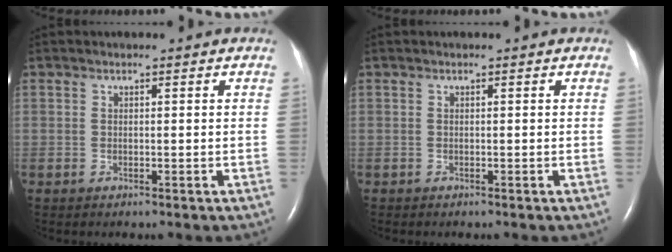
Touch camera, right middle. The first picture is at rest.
{"total": 0.0}